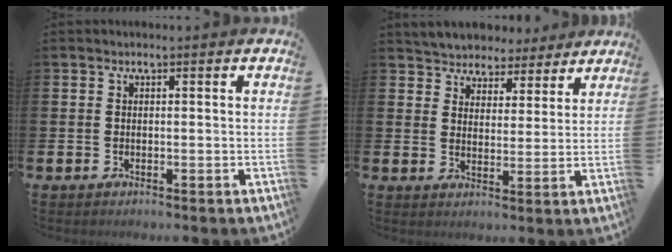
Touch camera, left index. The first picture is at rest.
{"total": 5.0, "force": [4.7, 1.8, -0.6], "torque": [-0.015, -0.036, 0.082]}